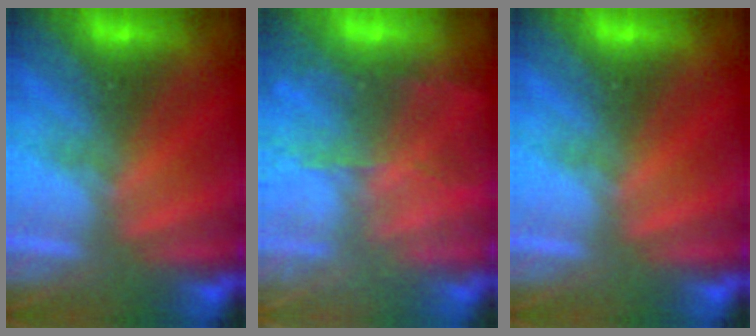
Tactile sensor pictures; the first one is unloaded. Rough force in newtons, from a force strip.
{"total": 8.2}
{"total": 0.0}